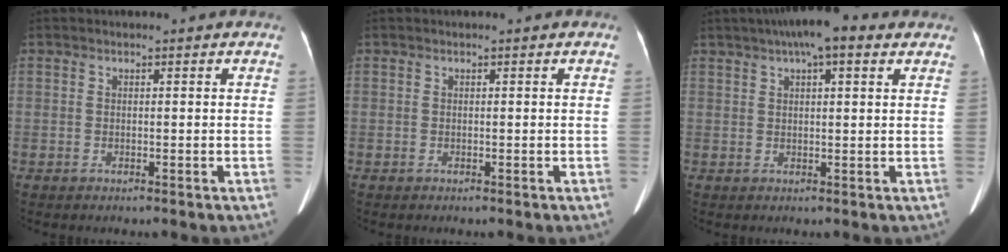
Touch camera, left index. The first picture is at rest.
{"total": 0.0}
{"total": 8.4, "force": [5.3, 1.8, 6.2], "torque": [-0.087, 0.027, 0.077]}